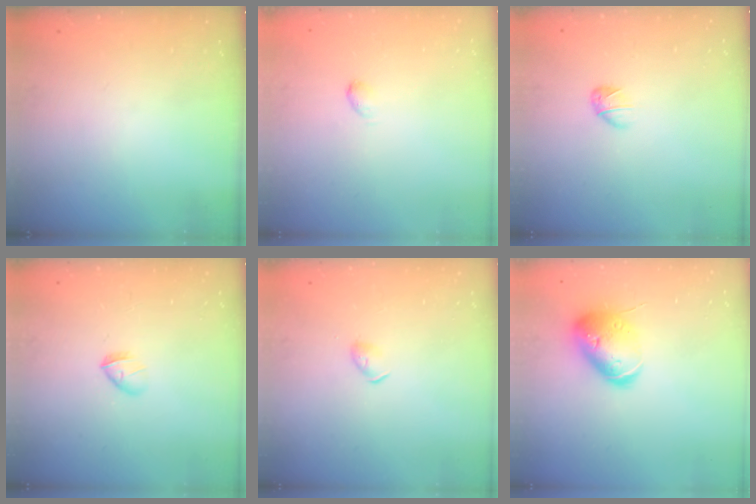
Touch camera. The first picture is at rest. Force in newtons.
{"total": 2.7, "press": 2.7, "slide": 0.5}
{"total": 3.2, "press": 3.1, "slide": 0.9}
{"total": 3.4, "press": 3.2, "slide": 1.1}
{"total": 3.0, "press": 2.9, "slide": 0.6}
{"total": 15.2, "press": 15.1, "slide": 1.7}